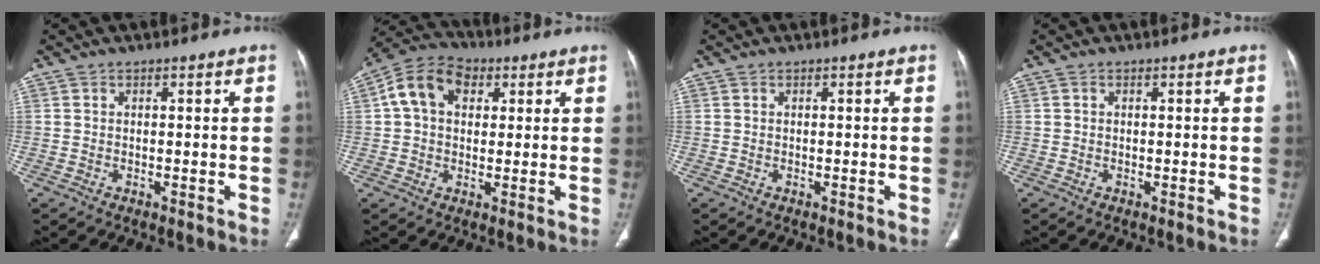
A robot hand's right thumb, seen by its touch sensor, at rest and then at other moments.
{"total": 10.5, "force": [2.9, 7.7, 6.6], "torque": [-0.107, 0.020, 0.042]}
{"total": 0.0}
{"total": 0.0}